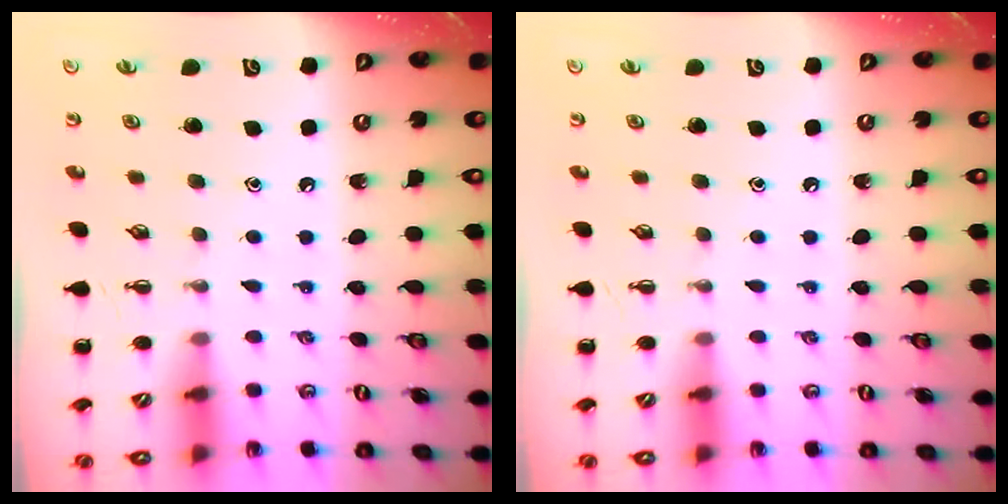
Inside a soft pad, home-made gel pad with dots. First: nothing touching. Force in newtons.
{"total": 0.0}